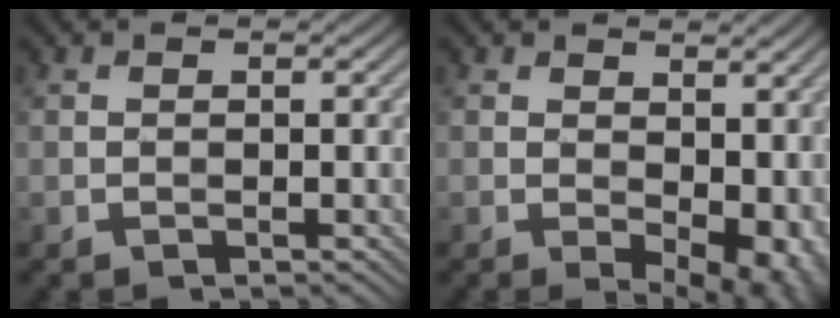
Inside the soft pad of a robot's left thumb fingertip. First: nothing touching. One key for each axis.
{"total": 8.9, "fx": -0.1, "fy": 5.1, "fz": 7.3, "tx": -0.086, "ty": -0.013, "tz": 0.016}